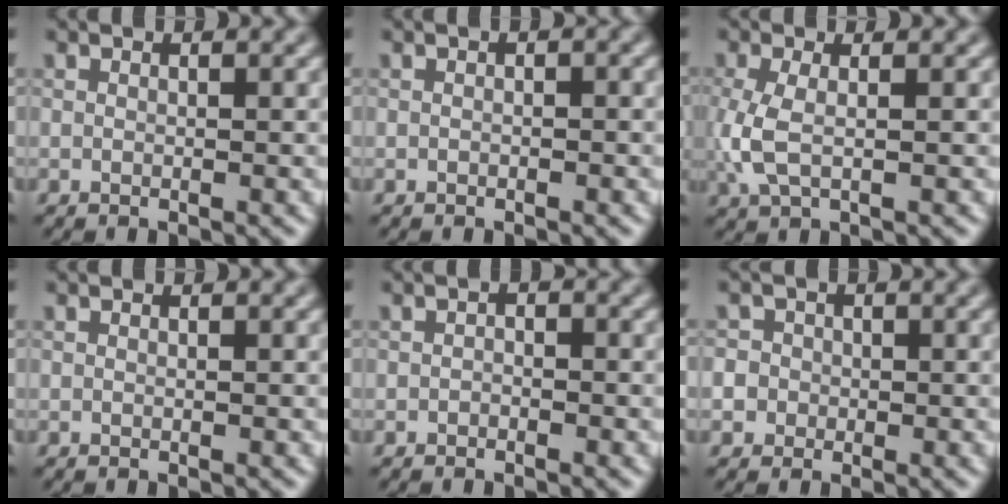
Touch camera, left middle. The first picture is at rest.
{"total": 0.6, "force": [-0.1, 0.3, 0.5], "torque": [-0.008, 0.003, -0.002]}
{"total": 3.2, "force": [0.0, 1.6, 2.8], "torque": [-0.075, -0.002, -0.001]}
{"total": 0.0}
{"total": 0.7, "force": [-0.3, 0.5, 0.4], "torque": [-0.007, 0.000, -0.008]}
{"total": 4.0, "force": [-0.3, 3.8, 1.1], "torque": [0.004, 0.024, -0.032]}